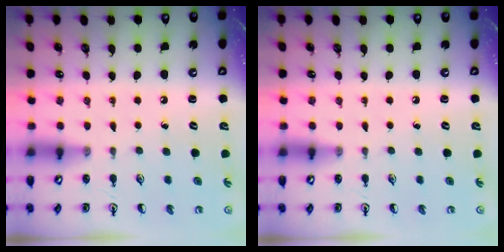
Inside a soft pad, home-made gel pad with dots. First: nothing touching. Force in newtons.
{"total": 0.0}